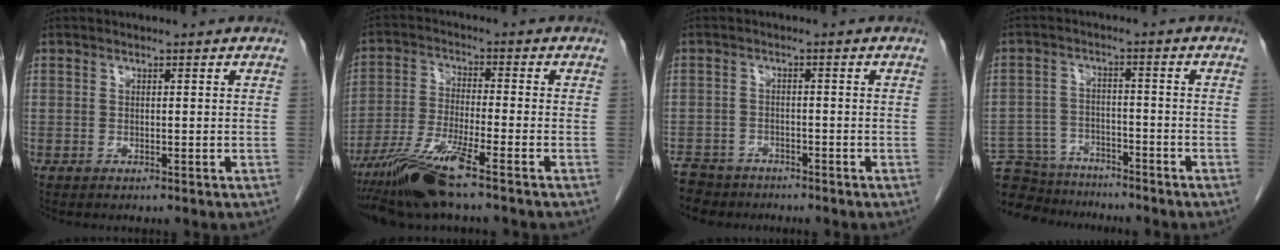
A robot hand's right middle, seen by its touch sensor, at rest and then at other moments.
{"total": 10.0, "force": [-7.0, -0.3, 7.1], "torque": [-0.145, -0.029, -0.132]}
{"total": 5.9, "force": [-5.1, 3.0, 0.5], "torque": [-0.015, -0.005, -0.085]}
{"total": 12.9, "force": [-11.7, 4.8, 2.6], "torque": [-0.058, 0.012, -0.175]}